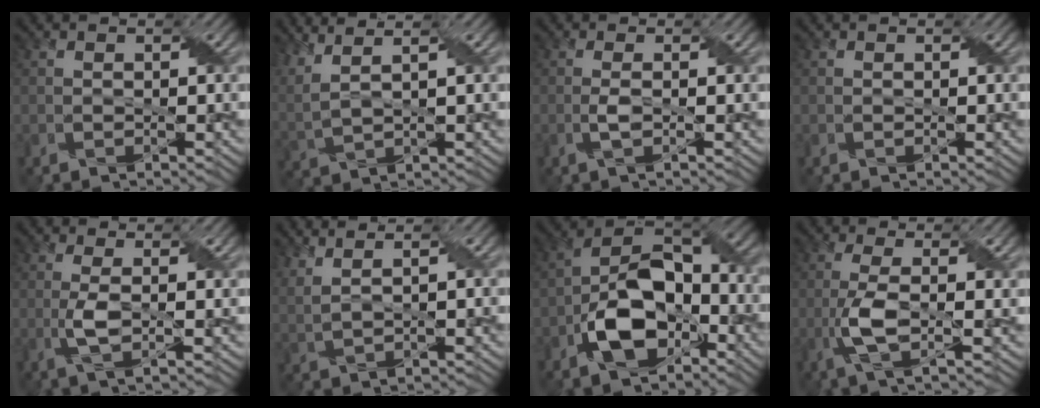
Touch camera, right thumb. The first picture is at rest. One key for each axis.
{"total": 6.7, "fx": 4.3, "fy": 2.1, "fz": 4.7, "tx": -0.129, "ty": 0.023, "tz": 0.076}
{"total": 1.7, "fx": -0.3, "fy": 0.2, "fz": 1.7, "tx": -0.040, "ty": 0.005, "tz": -0.009}
{"total": 0.0}
{"total": 3.4, "fx": -0.2, "fy": 0.8, "fz": 3.3, "tx": -0.081, "ty": 0.003, "tz": -0.006}
{"total": 4.8, "fx": 3.5, "fy": 1.4, "fz": 3.0, "tx": -0.069, "ty": 0.017, "tz": 0.052}
{"total": 12.4, "fx": -4.7, "fy": 7.4, "fz": 8.7, "tx": -0.167, "ty": -0.003, "tz": -0.099}
{"total": 5.2, "fx": -0.9, "fy": 1.3, "fz": 5.0, "tx": -0.117, "ty": 0.006, "tz": -0.024}